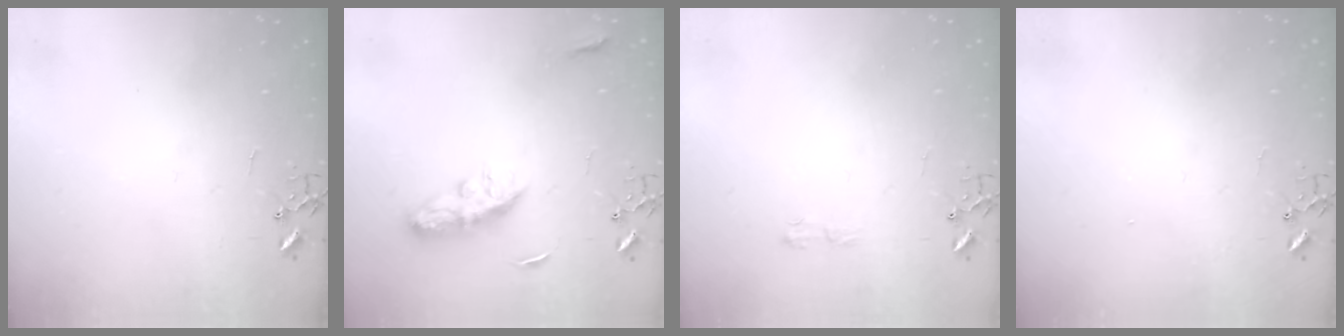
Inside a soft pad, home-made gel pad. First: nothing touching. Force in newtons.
{"total": 8.2, "press": 8.1, "slide": 0.6}
{"total": 4.2, "press": 4.2, "slide": 0.5}
{"total": 1.1, "press": 1.1, "slide": 0.1}